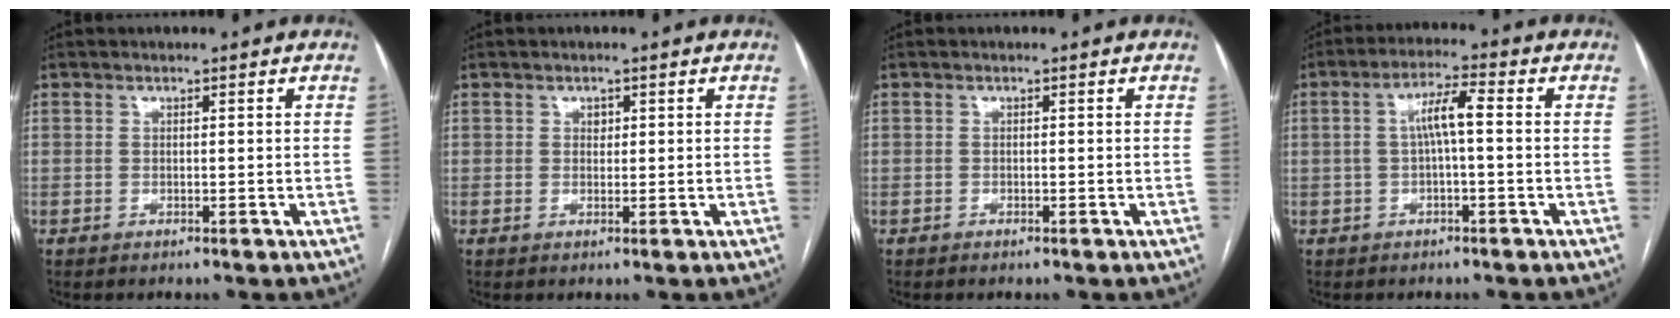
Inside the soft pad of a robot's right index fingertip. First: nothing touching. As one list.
[{"total": 1.2, "force": [0.3, 1.0, 0.6], "torque": [-0.008, 0.003, 0.005]}, {"total": 0.5, "force": [-0.4, 0.3, 0.0], "torque": [-0.003, 0.003, -0.008]}, {"total": 5.3, "force": [0.1, 1.1, 5.1], "torque": [-0.096, 0.023, 0.003]}]